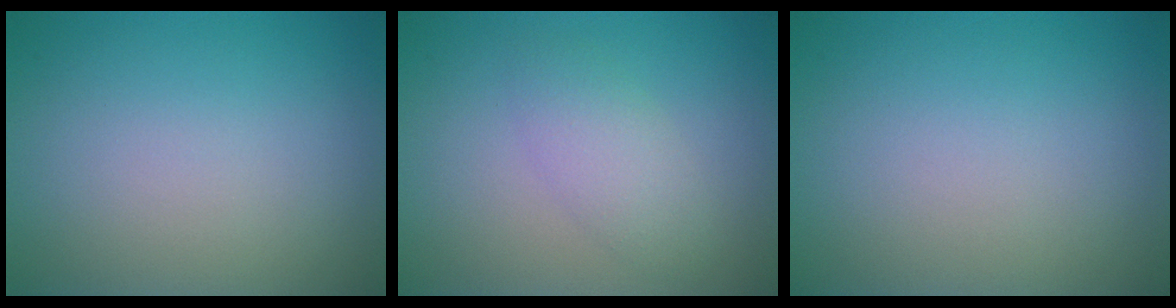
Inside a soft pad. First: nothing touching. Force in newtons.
{"total": 2.4, "press": 2.4, "slide": 0.1}
{"total": 0.0}